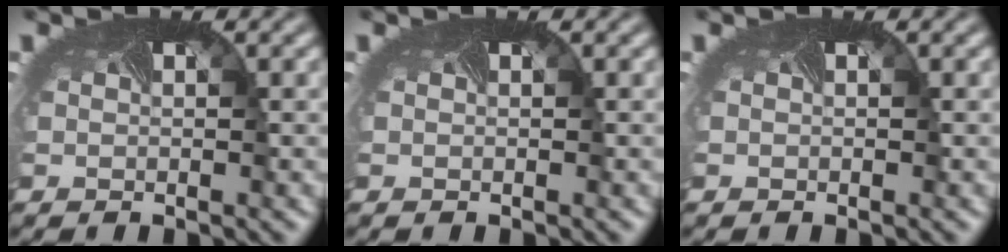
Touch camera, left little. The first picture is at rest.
{"total": 0.0}
{"total": 0.0}